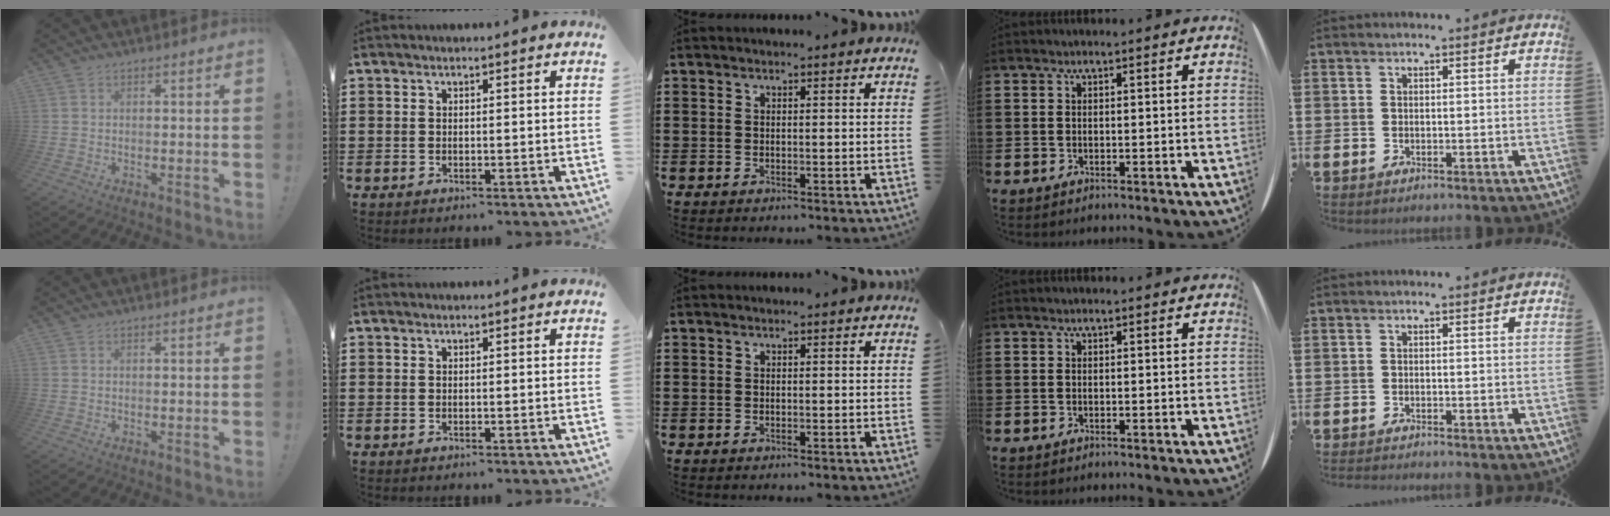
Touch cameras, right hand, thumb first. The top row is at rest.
{"little": {"total": 0.6, "force": [-0.6, -0.1, 0.0], "torque": [-0.001, -0.002, -0.012]}}